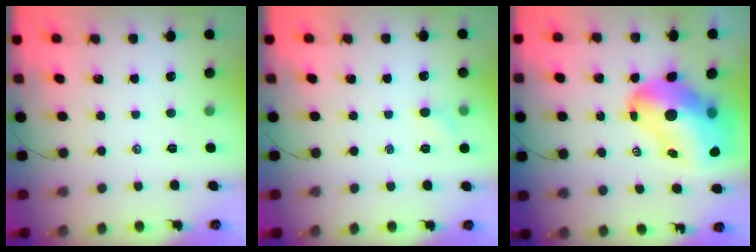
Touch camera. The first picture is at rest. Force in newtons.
{"total": 4.2, "press": 4.0, "slide": 1.2}
{"total": 18.9, "press": 18.1, "slide": 5.5}